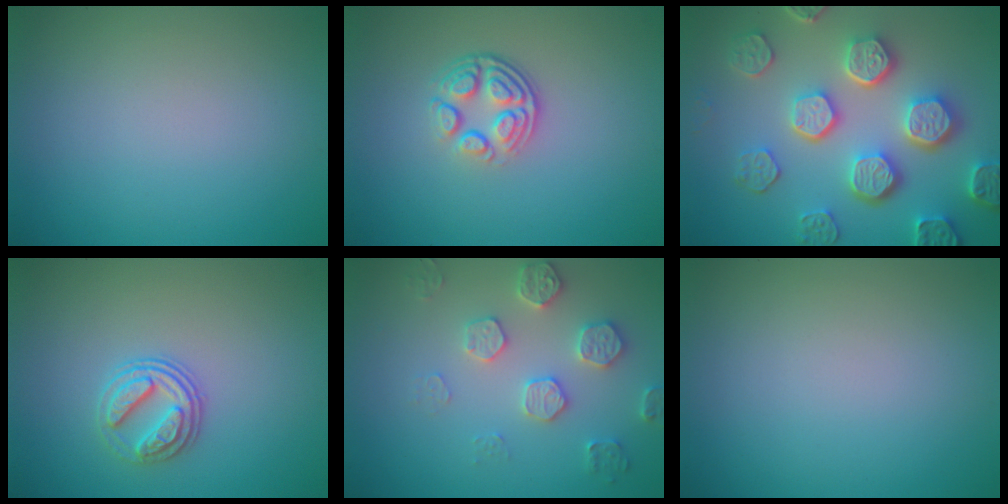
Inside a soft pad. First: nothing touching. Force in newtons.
{"total": 4.0, "press": 2.8, "slide": 2.9}
{"total": 7.3, "press": 6.1, "slide": 4.0}
{"total": 2.7, "press": 2.5, "slide": 1.0}
{"total": 3.6, "press": 3.5, "slide": 0.8}
{"total": 0.0}